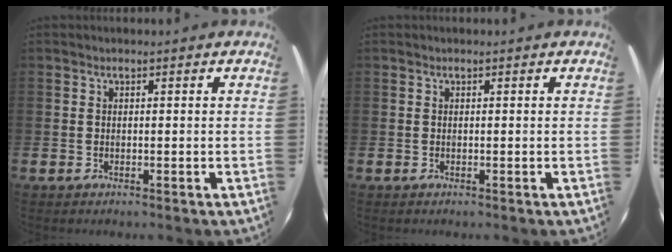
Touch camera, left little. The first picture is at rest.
{"total": 0.0}